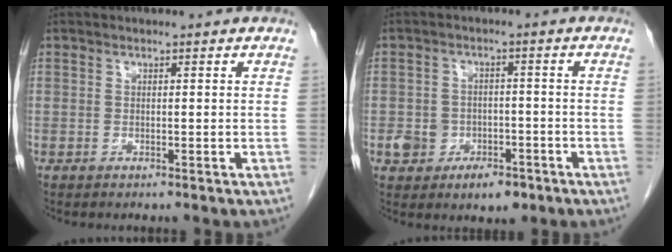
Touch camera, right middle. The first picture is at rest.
{"total": 6.3, "force": [-3.1, 4.4, 3.3], "torque": [-0.044, 0.015, -0.037]}